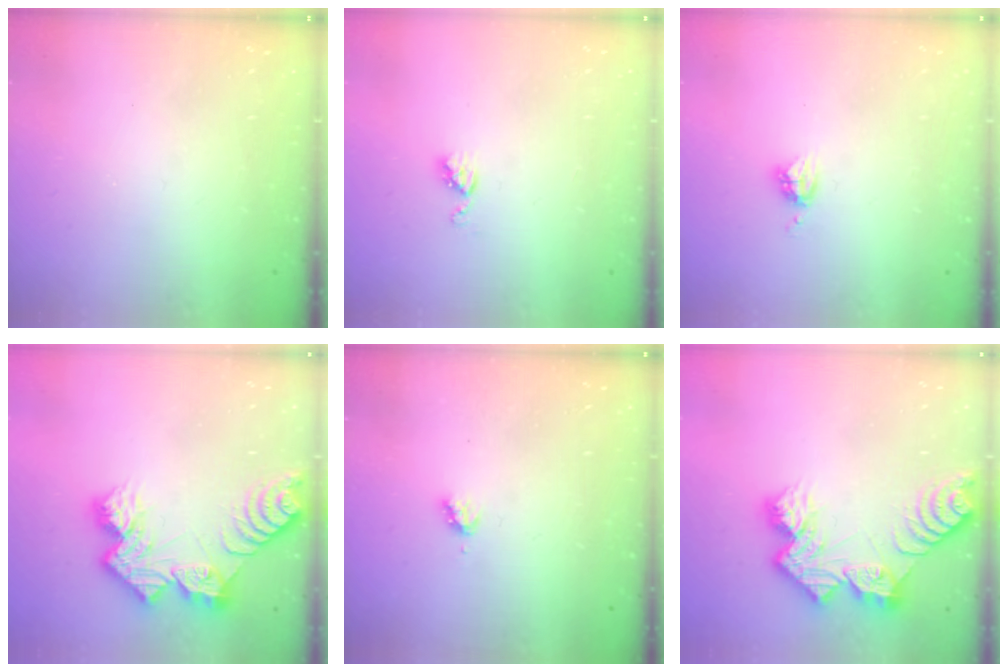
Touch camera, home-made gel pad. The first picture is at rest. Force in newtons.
{"total": 4.4, "press": 4.4, "slide": 0.4}
{"total": 3.8, "press": 3.7, "slide": 0.4}
{"total": 12.9, "press": 12.9, "slide": 1.1}
{"total": 3.2, "press": 3.2, "slide": 0.4}
{"total": 12.9, "press": 12.9, "slide": 1.1}